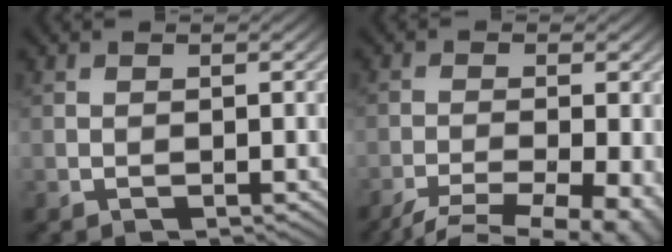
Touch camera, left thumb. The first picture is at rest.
{"total": 9.7, "force": [-6.7, 2.7, 6.5], "torque": [-0.119, -0.025, -0.091]}